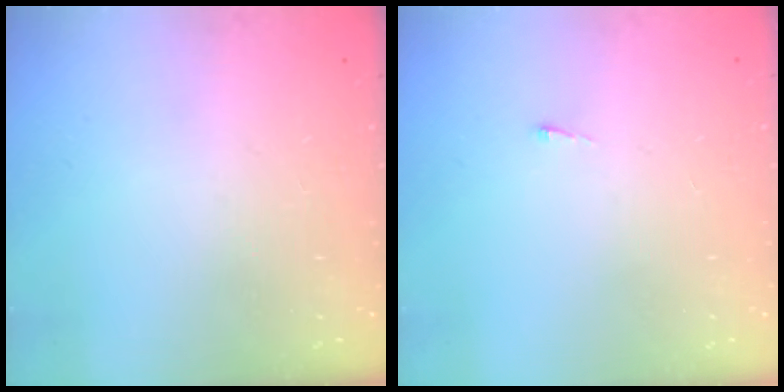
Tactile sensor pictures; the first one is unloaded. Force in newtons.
{"total": 2.7, "press": 2.7, "slide": 0.4}